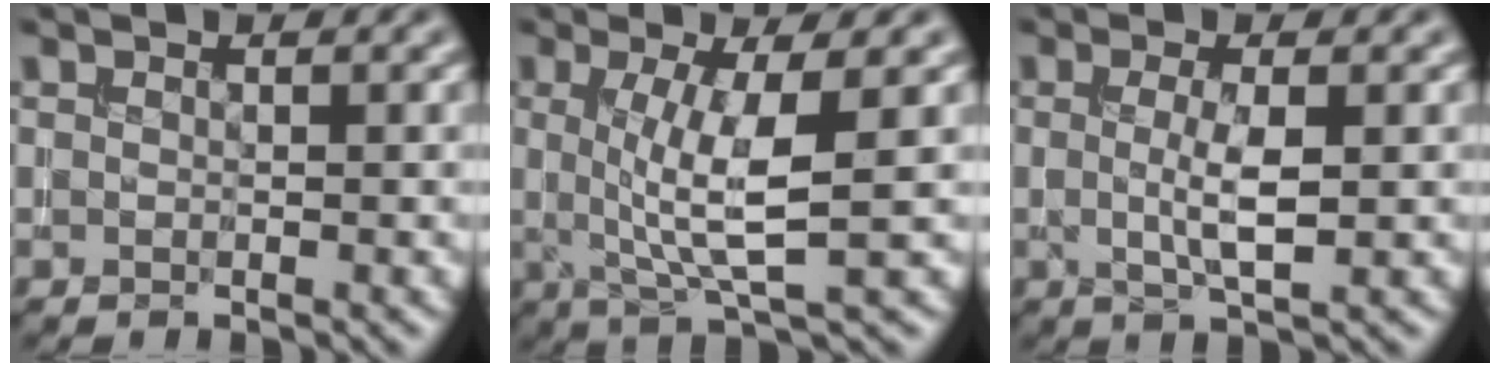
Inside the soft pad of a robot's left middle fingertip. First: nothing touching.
{"total": 5.7, "force": [0.4, 1.3, 5.6], "torque": [-0.100, -0.001, 0.008]}
{"total": 3.0, "force": [-0.1, 0.6, 3.0], "torque": [-0.059, 0.000, 0.000]}